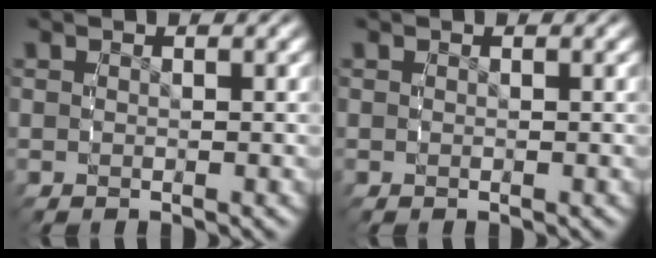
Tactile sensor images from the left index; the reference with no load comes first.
{"total": 0.0}